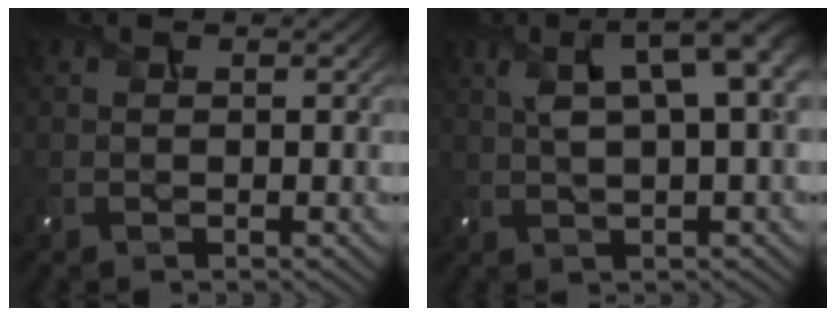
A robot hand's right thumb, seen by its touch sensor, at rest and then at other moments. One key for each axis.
{"total": 8.9, "fx": 2.9, "fy": 2.9, "fz": 7.9, "tx": -0.154, "ty": 0.014, "tz": 0.055}